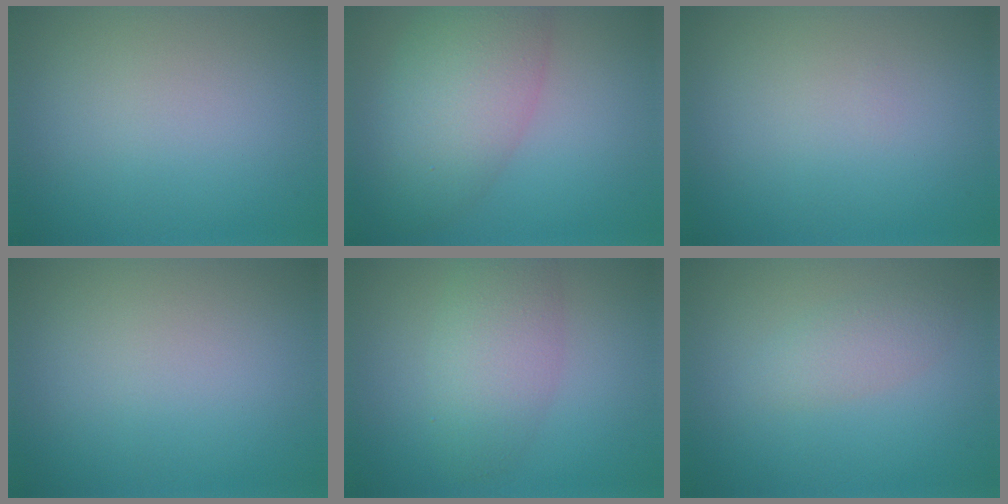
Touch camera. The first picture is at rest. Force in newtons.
{"total": 6.7, "press": 6.7, "slide": 0.4}
{"total": 0.0}
{"total": 0.0}
{"total": 4.2, "press": 4.2, "slide": 0.2}
{"total": 1.8, "press": 1.8, "slide": 0.1}